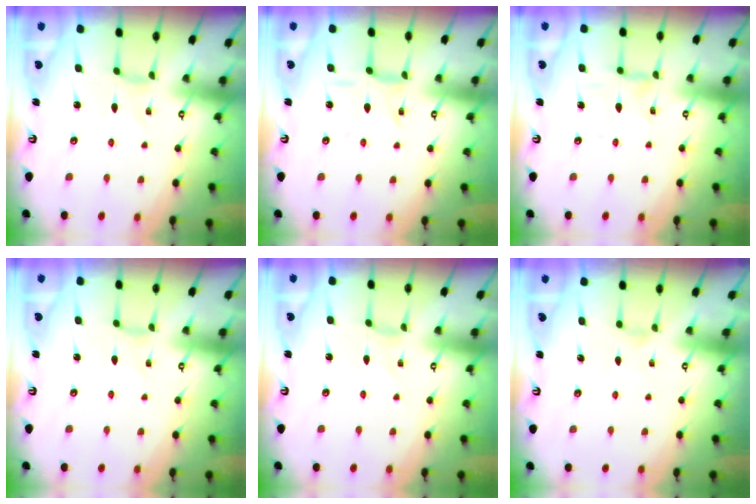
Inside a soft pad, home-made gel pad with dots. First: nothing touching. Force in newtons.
{"total": 3.1, "press": 3.1, "slide": 0.1}
{"total": 2.5, "press": 2.5, "slide": 0.4}
{"total": 0.8, "press": 0.7, "slide": 0.1}
{"total": 0.0}
{"total": 0.0}